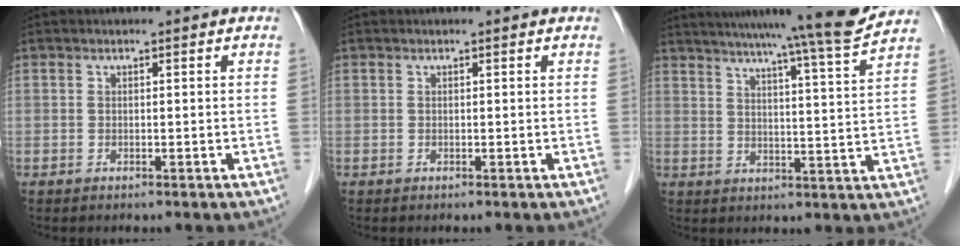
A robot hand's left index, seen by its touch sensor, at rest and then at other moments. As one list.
[{"total": 0.0}, {"total": 16.8, "force": [14.8, -1.7, 7.6], "torque": [-0.122, -0.033, 0.193]}]